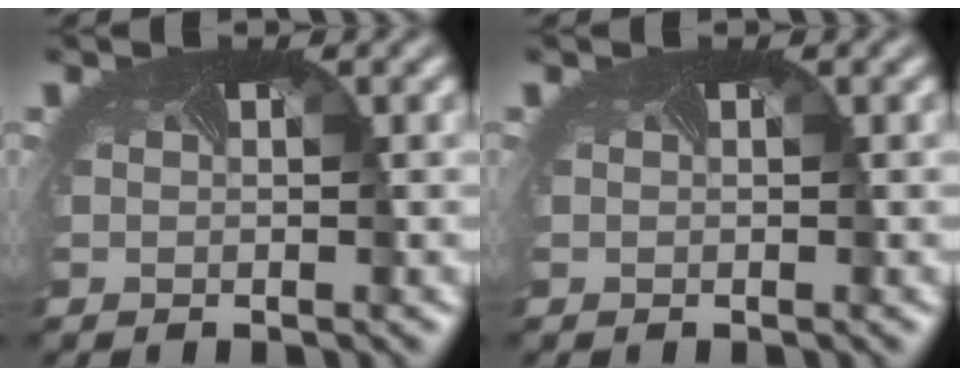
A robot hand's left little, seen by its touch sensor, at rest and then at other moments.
{"total": 0.0}